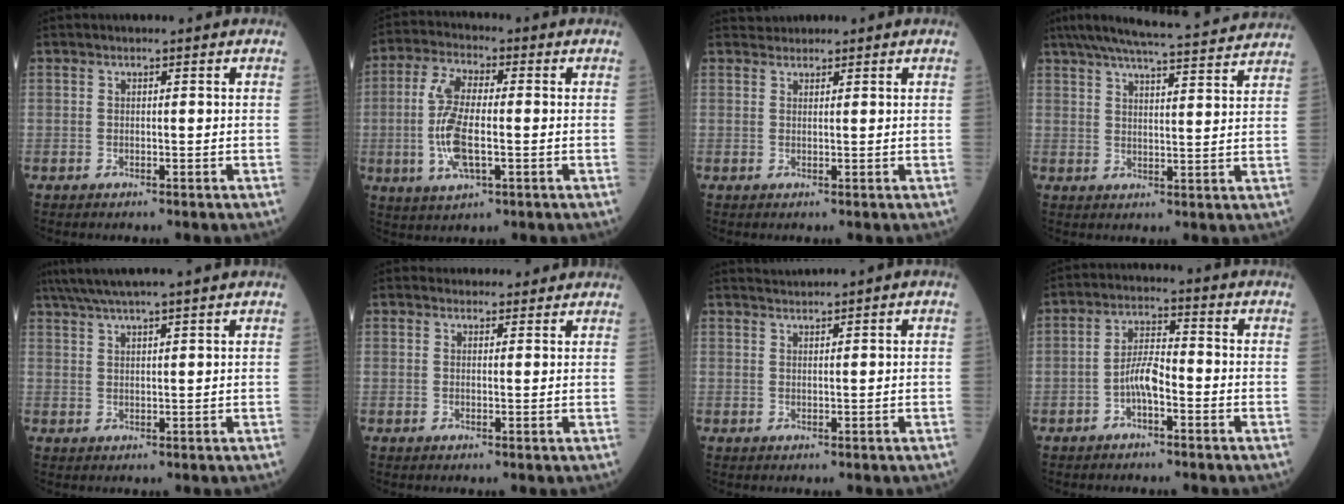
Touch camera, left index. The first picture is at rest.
{"total": 9.5, "force": [-1.4, 3.0, 8.9], "torque": [-0.196, -0.005, -0.028]}
{"total": 1.4, "force": [1.3, 0.4, -0.3], "torque": [-0.004, 0.013, 0.025]}
{"total": 20.0, "force": [18.5, 0.5, 7.8], "torque": [-0.129, 0.014, 0.242]}
{"total": 8.2, "force": [6.9, -1.1, 4.3], "torque": [-0.074, 0.029, 0.110]}
{"total": 4.2, "force": [3.9, 1.5, 0.4], "torque": [0.001, 0.012, 0.047]}
{"total": 1.4, "force": [1.3, -0.7, -0.1], "torque": [-0.002, 0.008, 0.032]}
{"total": 4.6, "force": [-2.1, 1.3, 3.9], "torque": [-0.079, 0.008, -0.041]}